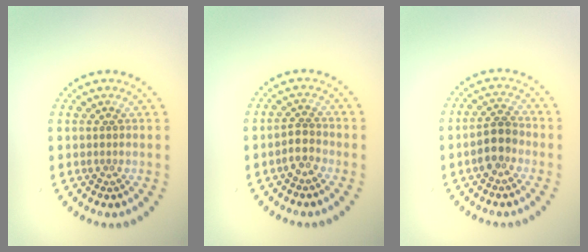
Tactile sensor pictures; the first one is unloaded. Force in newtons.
{"total": 1.6, "press": 1.2, "slide": 1.0}
{"total": 2.8, "press": 2.6, "slide": 1.0}